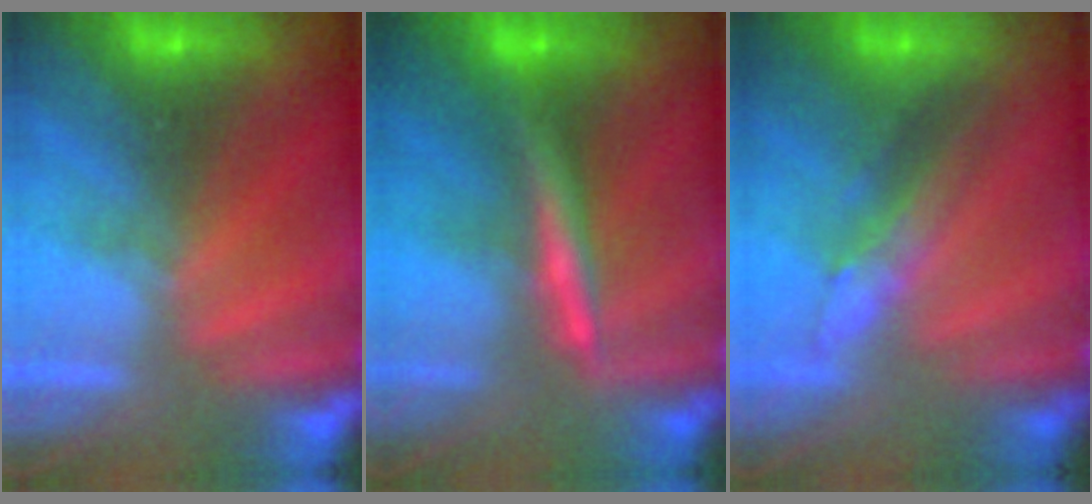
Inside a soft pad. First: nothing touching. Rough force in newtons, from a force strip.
{"total": 3.1}
{"total": 2.9}